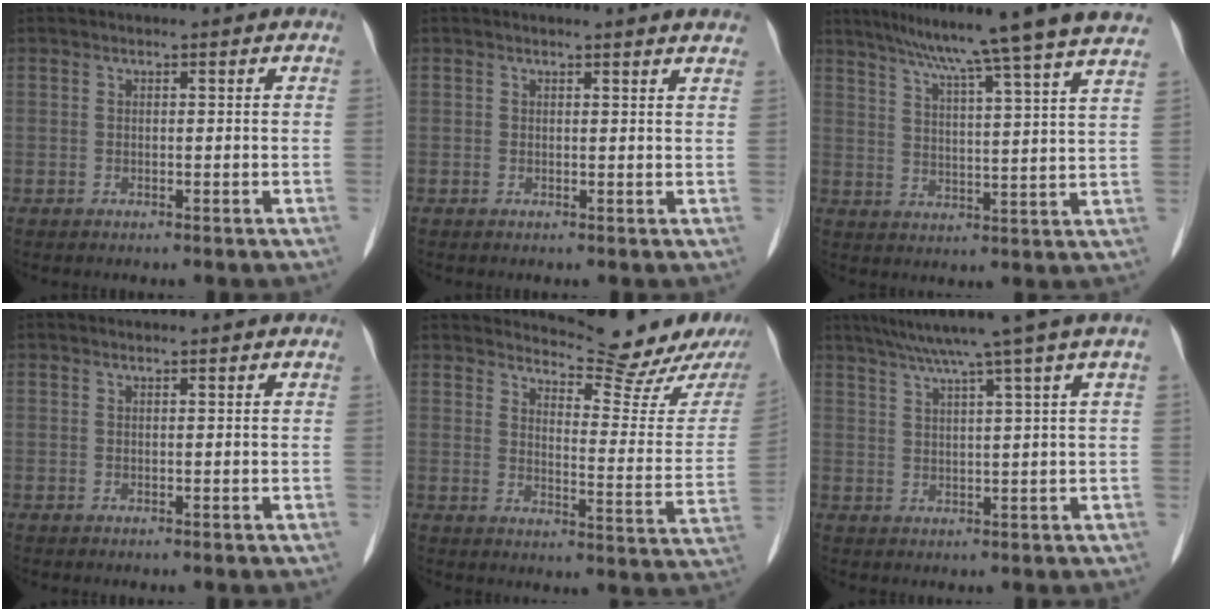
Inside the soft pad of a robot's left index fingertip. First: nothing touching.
{"total": 4.3, "force": [4.1, 0.0, 1.3], "torque": [-0.020, 0.000, 0.028]}
{"total": 19.9, "force": [17.0, -2.0, 10.1], "torque": [-0.161, -0.019, 0.221]}
{"total": 0.8, "force": [0.7, 0.0, 0.3], "torque": [-0.011, 0.006, 0.012]}
{"total": 12.6, "force": [12.2, 0.1, 2.9], "torque": [-0.028, -0.069, 0.151]}
{"total": 9.3, "force": [6.7, -2.5, 5.9], "torque": [-0.090, 0.015, 0.095]}